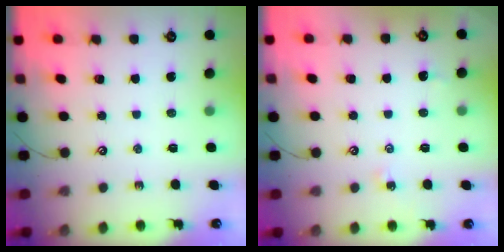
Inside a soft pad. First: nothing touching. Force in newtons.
{"total": 1.6, "press": 1.6, "slide": 0.4}